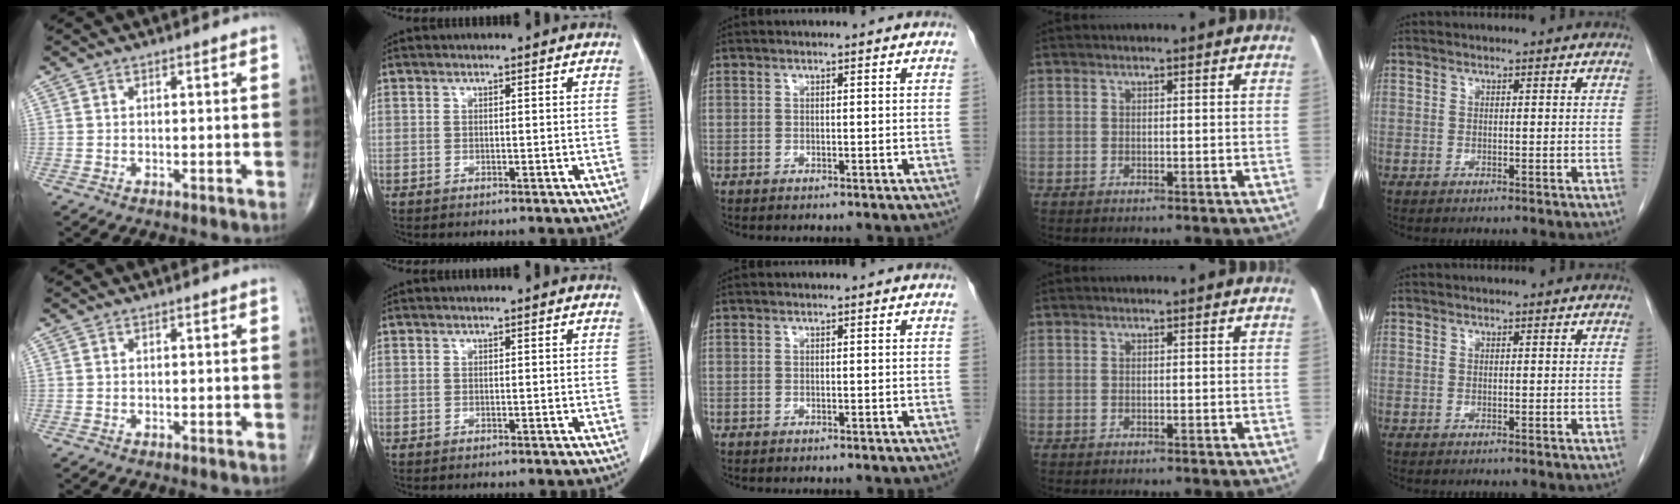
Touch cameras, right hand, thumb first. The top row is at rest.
{}